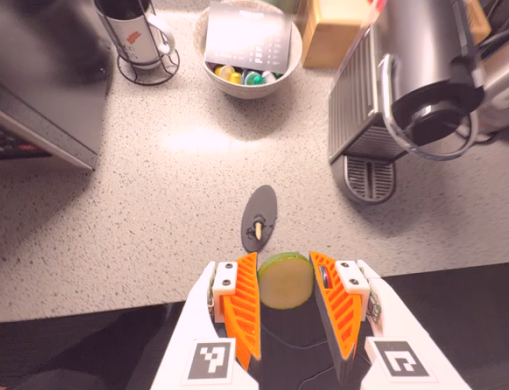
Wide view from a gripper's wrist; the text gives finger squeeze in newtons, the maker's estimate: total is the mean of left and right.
{"total": 10.7, "left": 11.6, "right": 9.8}